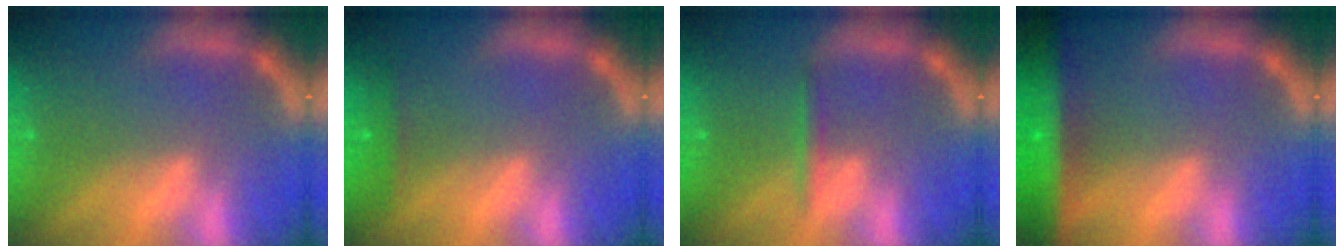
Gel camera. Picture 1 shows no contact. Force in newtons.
{"total": 1.4}
{"total": 1.4}
{"total": 8.6}